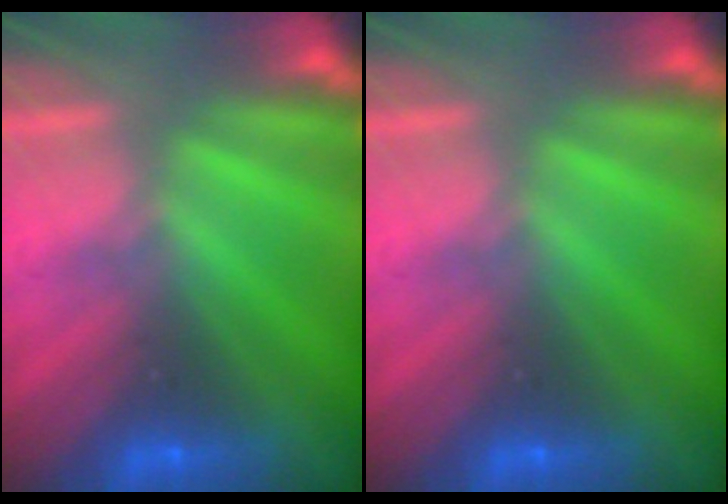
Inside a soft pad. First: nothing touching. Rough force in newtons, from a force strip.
{"total": 0.0}